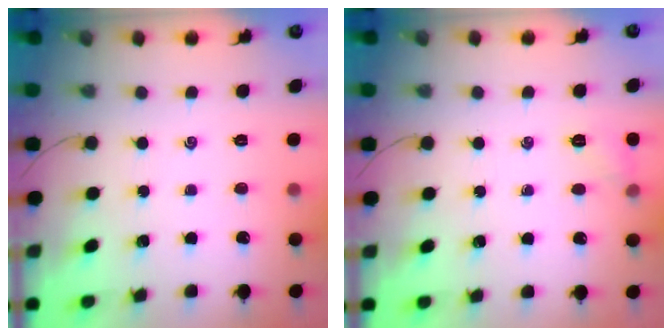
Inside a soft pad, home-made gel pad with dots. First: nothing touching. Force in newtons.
{"total": 6.2, "press": 6.0, "slide": 1.7}